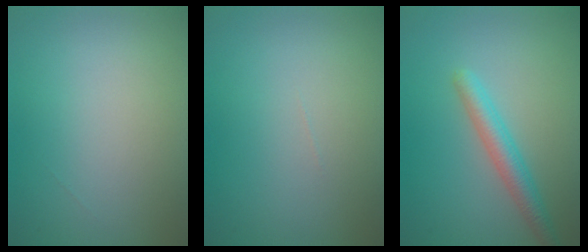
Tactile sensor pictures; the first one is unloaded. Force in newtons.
{"total": 0.0}
{"total": 3.0, "press": 3.0, "slide": 0.0}